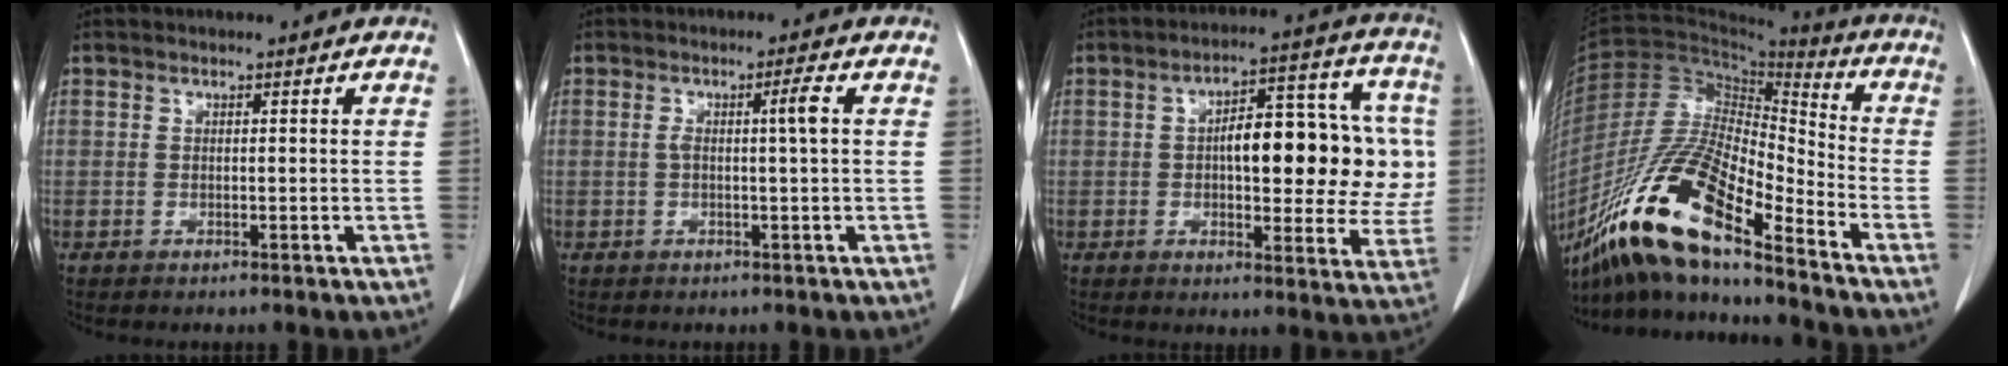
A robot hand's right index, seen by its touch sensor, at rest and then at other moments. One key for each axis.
{"total": 3.1, "fx": 0.4, "fy": -0.4, "fz": 3.1, "tx": -0.058, "ty": 0.007, "tz": 0.008}
{"total": 16.6, "fx": 1.0, "fy": 6.3, "fz": 15.3, "tx": -0.193, "ty": 0.040, "tz": 0.019}
{"total": 19.7, "fx": -14.1, "fy": 3.2, "fz": 13.4, "tx": -0.278, "ty": -0.022, "tz": -0.263}